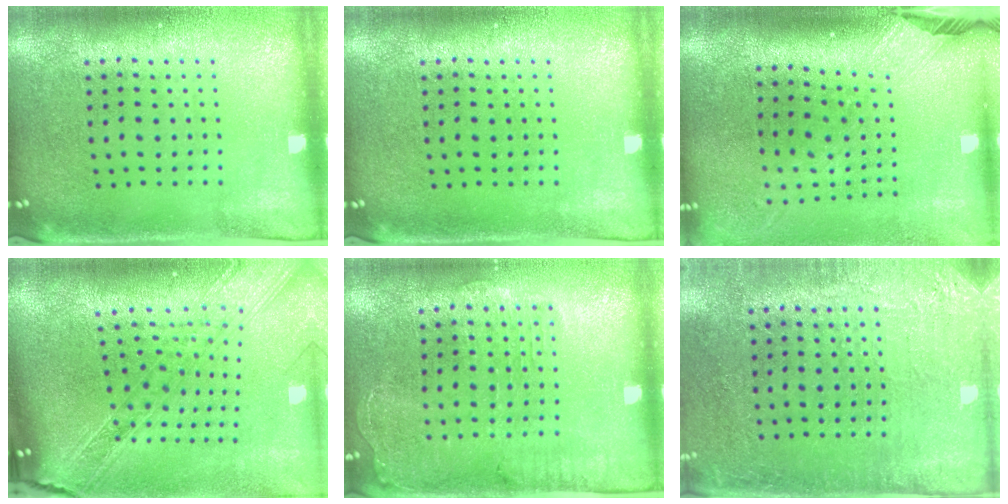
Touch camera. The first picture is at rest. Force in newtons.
{"total": 0.0}
{"total": 2.5, "press": 1.9, "slide": 1.7}
{"total": 2.8, "press": 2.2, "slide": 1.7}
{"total": 1.7, "press": 1.6, "slide": 0.5}
{"total": 2.9, "press": 2.7, "slide": 1.0}